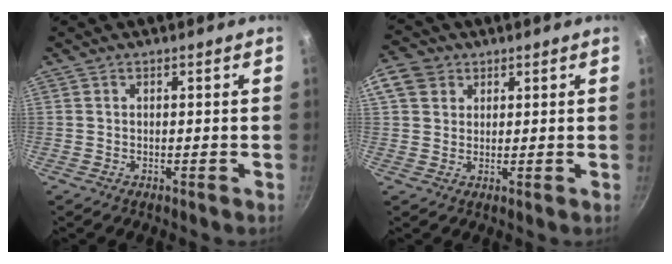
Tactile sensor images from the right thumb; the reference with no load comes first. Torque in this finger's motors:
{"motor_torque": [-1.16, 2.24, 1.80, 0.48, 0.27]}